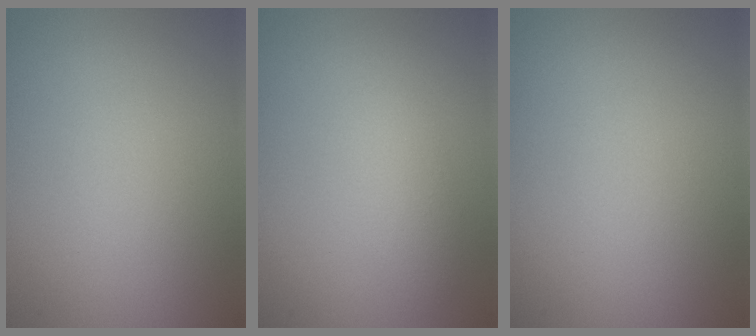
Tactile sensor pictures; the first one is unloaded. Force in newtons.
{"total": 2.0, "press": 2.0, "slide": 0.1}
{"total": 0.0}